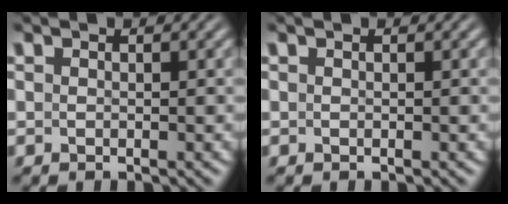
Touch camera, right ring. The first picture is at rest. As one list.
[{"total": 0.0}]